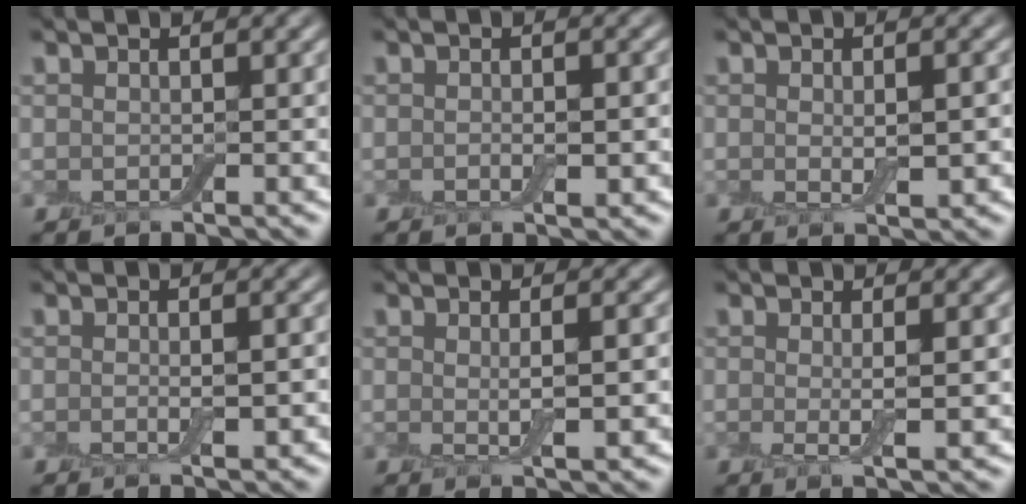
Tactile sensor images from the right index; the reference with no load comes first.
{"total": 1.6, "force": [-0.3, 0.6, 1.5], "torque": [-0.027, -0.003, -0.007]}
{"total": 2.5, "force": [0.0, 0.8, 2.4], "torque": [-0.042, -0.006, 0.001]}
{"total": 2.1, "force": [-0.3, 0.5, 2.0], "torque": [-0.036, -0.005, -0.006]}
{"total": 2.6, "force": [0.1, 0.5, 2.6], "torque": [-0.042, -0.005, 0.003]}
{"total": 2.7, "force": [0.1, 0.5, 2.6], "torque": [-0.044, -0.010, 0.003]}